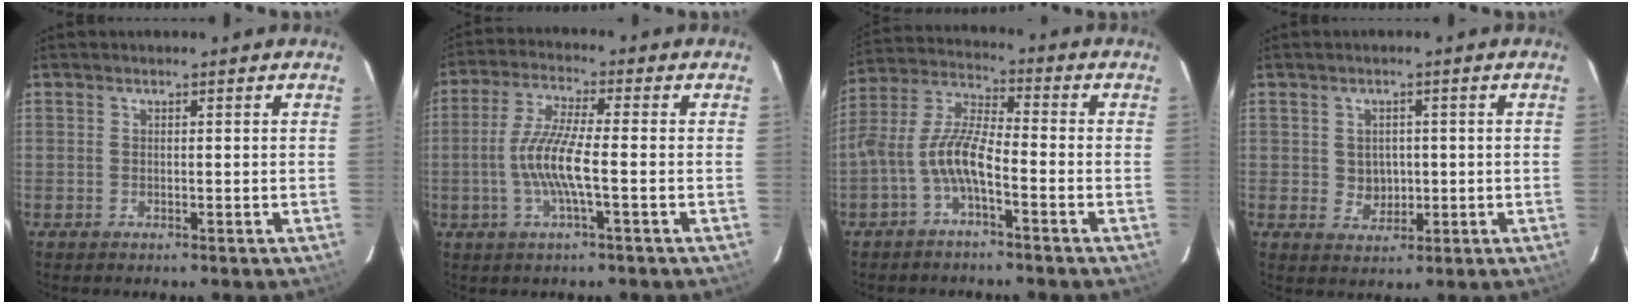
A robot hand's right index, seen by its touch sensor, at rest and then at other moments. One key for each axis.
{"total": 8.7, "fx": -2.0, "fy": 0.6, "fz": 8.4, "tx": -0.175, "ty": -0.001, "tz": -0.040}
{"total": 8.0, "fx": -3.5, "fy": 2.1, "fz": 6.9, "tx": -0.157, "ty": 0.015, "tz": -0.071}
{"total": 3.7, "fx": 0.2, "fy": 3.4, "fz": 1.3, "tx": -0.023, "ty": 0.007, "tz": 0.011}